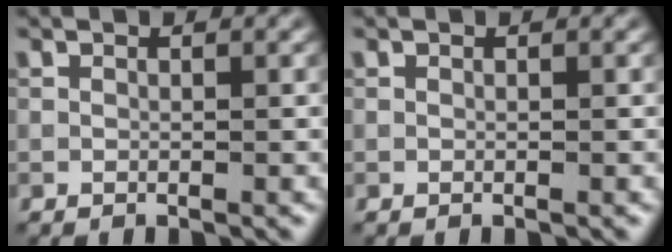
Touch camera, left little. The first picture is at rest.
{"total": 0.0}